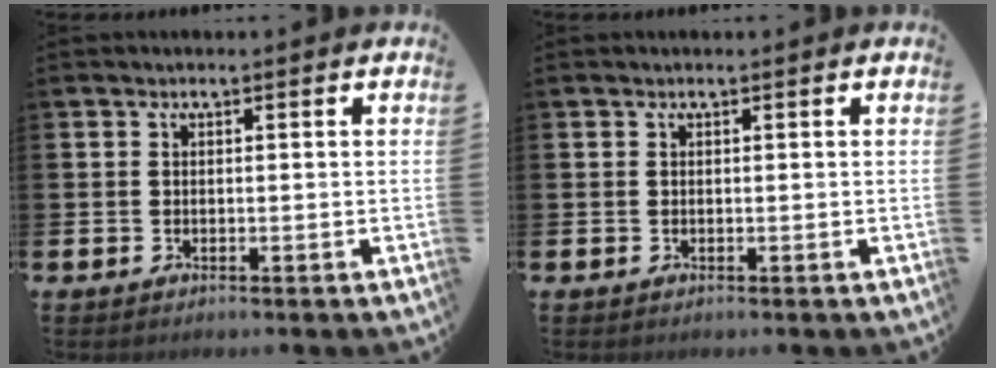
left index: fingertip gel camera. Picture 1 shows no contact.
{"total": 0.0}